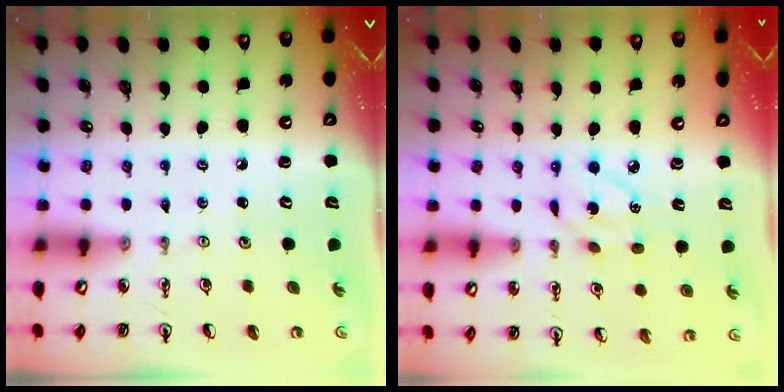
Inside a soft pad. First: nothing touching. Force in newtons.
{"total": 4.9, "press": 4.8, "slide": 0.5}